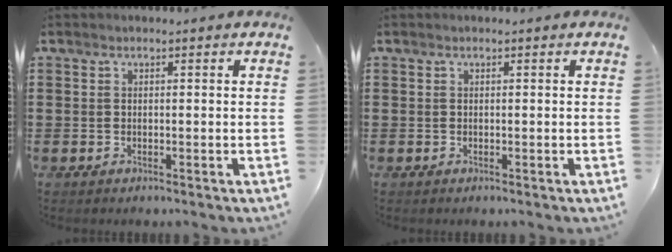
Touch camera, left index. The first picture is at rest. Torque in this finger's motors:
{"motor_torque": [0.00, 0.00, 0.00, 0.00]}